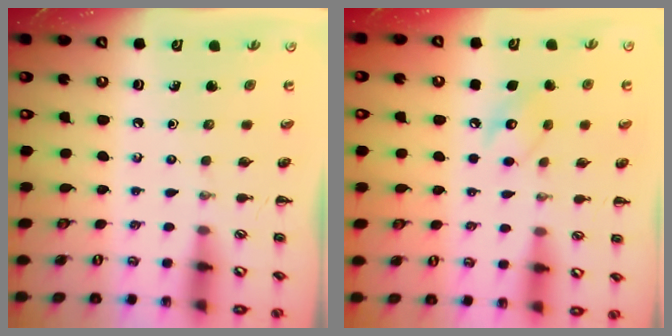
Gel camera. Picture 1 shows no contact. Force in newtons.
{"total": 8.0, "press": 7.9, "slide": 1.3}